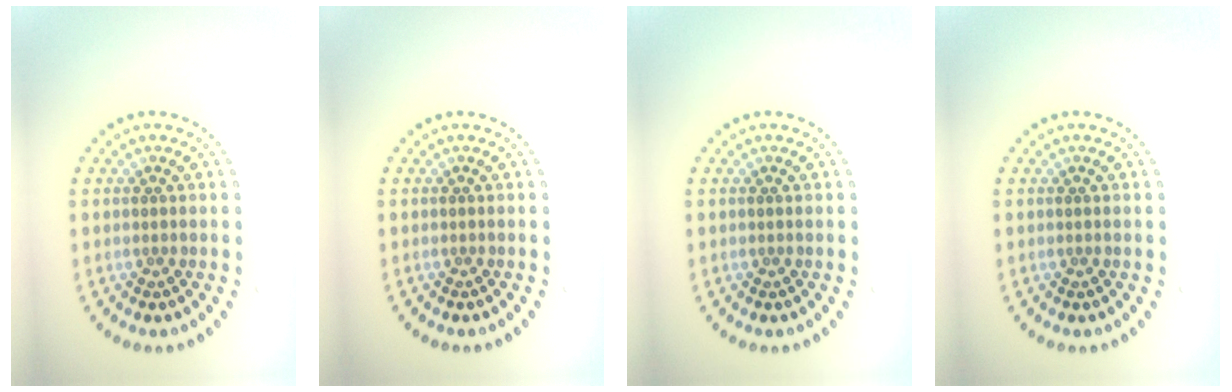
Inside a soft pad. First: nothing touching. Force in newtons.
{"total": 0.0}
{"total": 0.0}
{"total": 0.0}